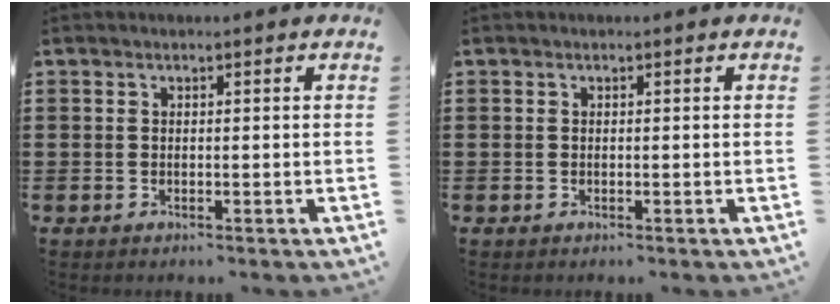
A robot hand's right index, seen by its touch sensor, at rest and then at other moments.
{"total": 0.0}